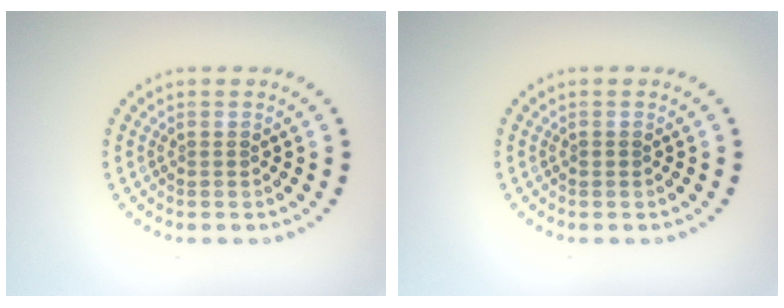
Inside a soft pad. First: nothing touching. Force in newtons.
{"total": 0.5, "press": 0.5, "slide": 0.1}